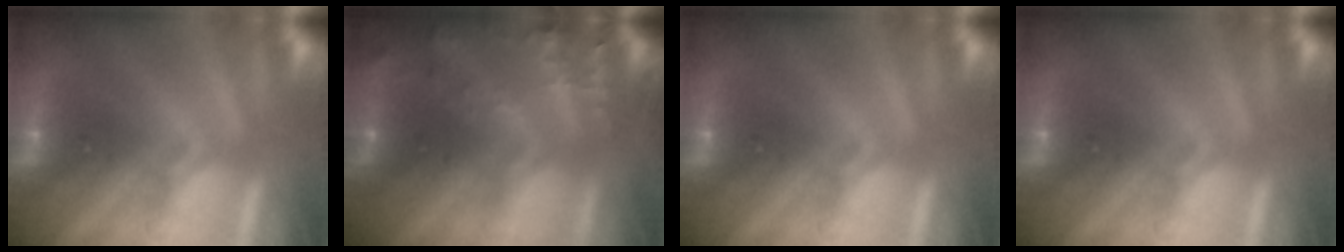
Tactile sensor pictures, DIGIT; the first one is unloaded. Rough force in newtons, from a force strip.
{"total": 7.5}
{"total": 0.0}
{"total": 0.0}